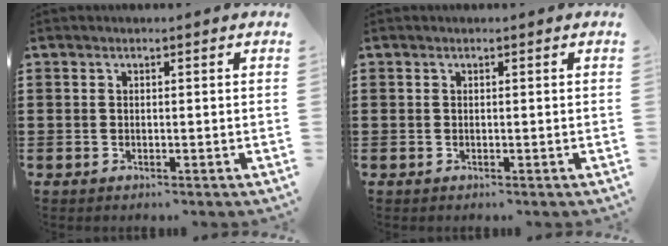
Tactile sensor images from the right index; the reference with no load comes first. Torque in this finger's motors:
{"motor_torque": [0.00, 0.00, 0.00, -0.01]}